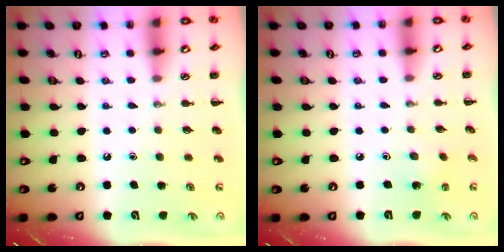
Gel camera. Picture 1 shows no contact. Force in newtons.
{"total": 1.1, "press": 1.0, "slide": 0.5}